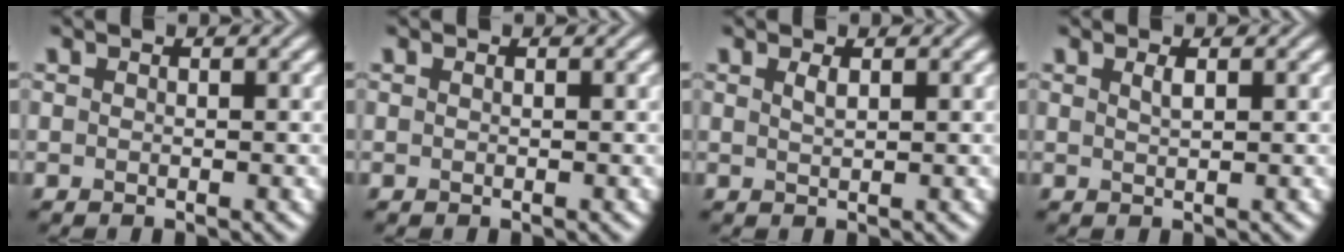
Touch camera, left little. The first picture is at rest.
{"total": 0.0}
{"total": 1.0, "force": [0.5, 0.3, 0.7], "torque": [-0.014, 0.002, 0.010]}
{"total": 1.0, "force": [0.5, 0.3, 0.8], "torque": [-0.011, 0.002, 0.009]}